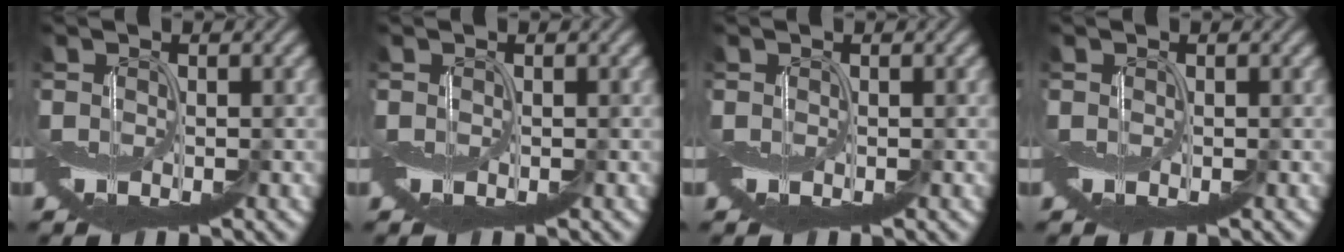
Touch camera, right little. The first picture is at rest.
{"total": 0.0}
{"total": 0.0}
{"total": 0.0}